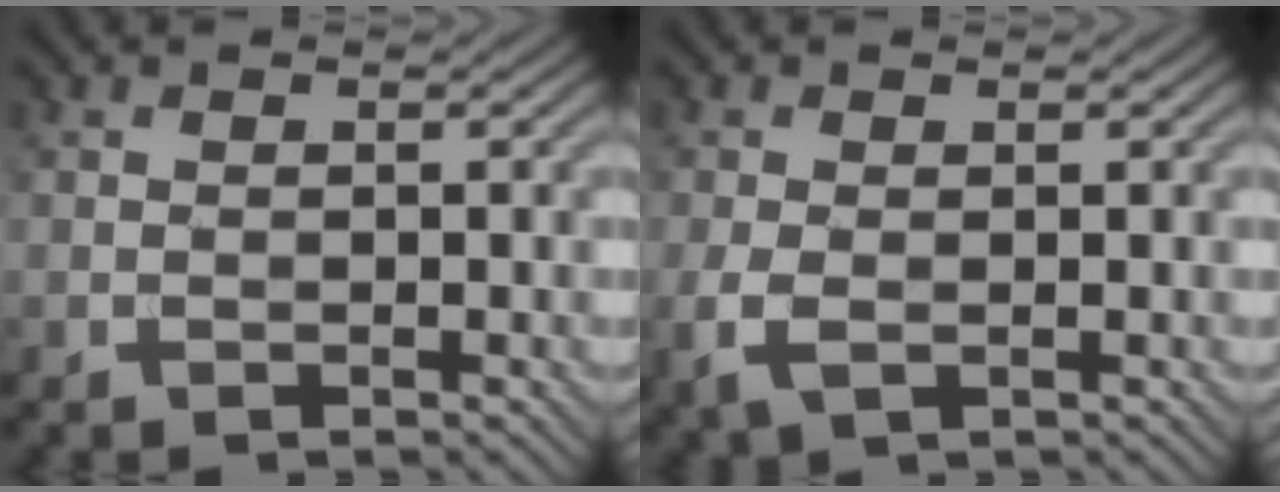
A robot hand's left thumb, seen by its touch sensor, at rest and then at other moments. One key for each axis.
{"total": 2.6, "fx": -0.5, "fy": 1.2, "fz": 2.2, "tx": -0.065, "ty": -0.006, "tz": -0.011}